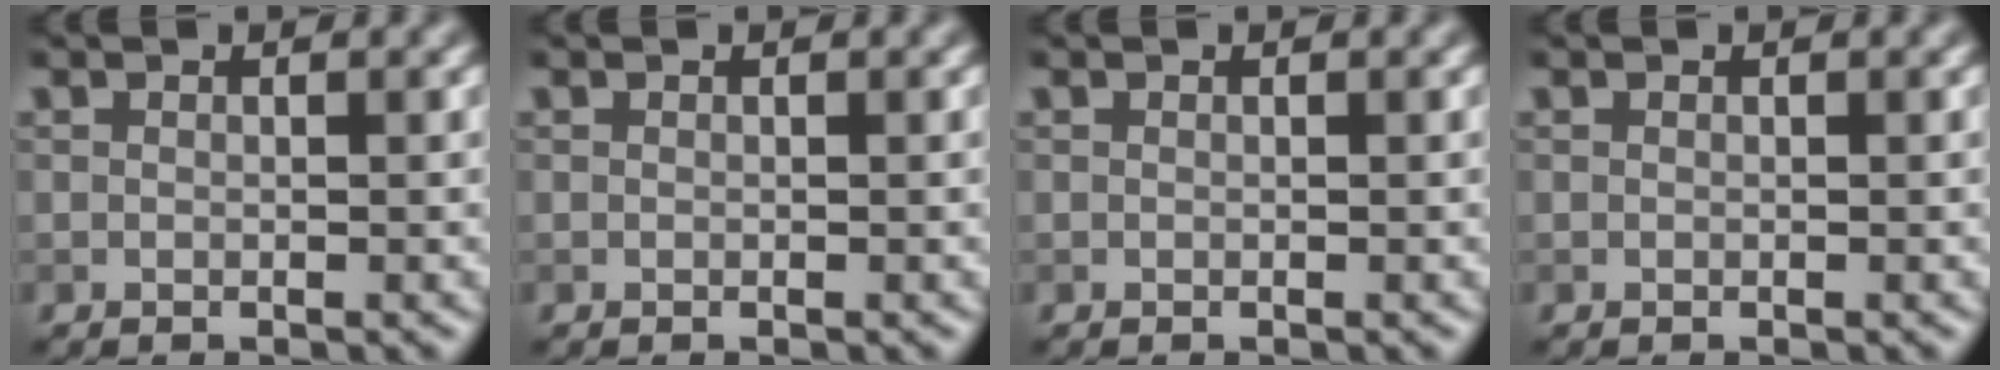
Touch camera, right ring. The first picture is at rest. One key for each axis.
{"total": 0.0}
{"total": 0.0}
{"total": 0.0}